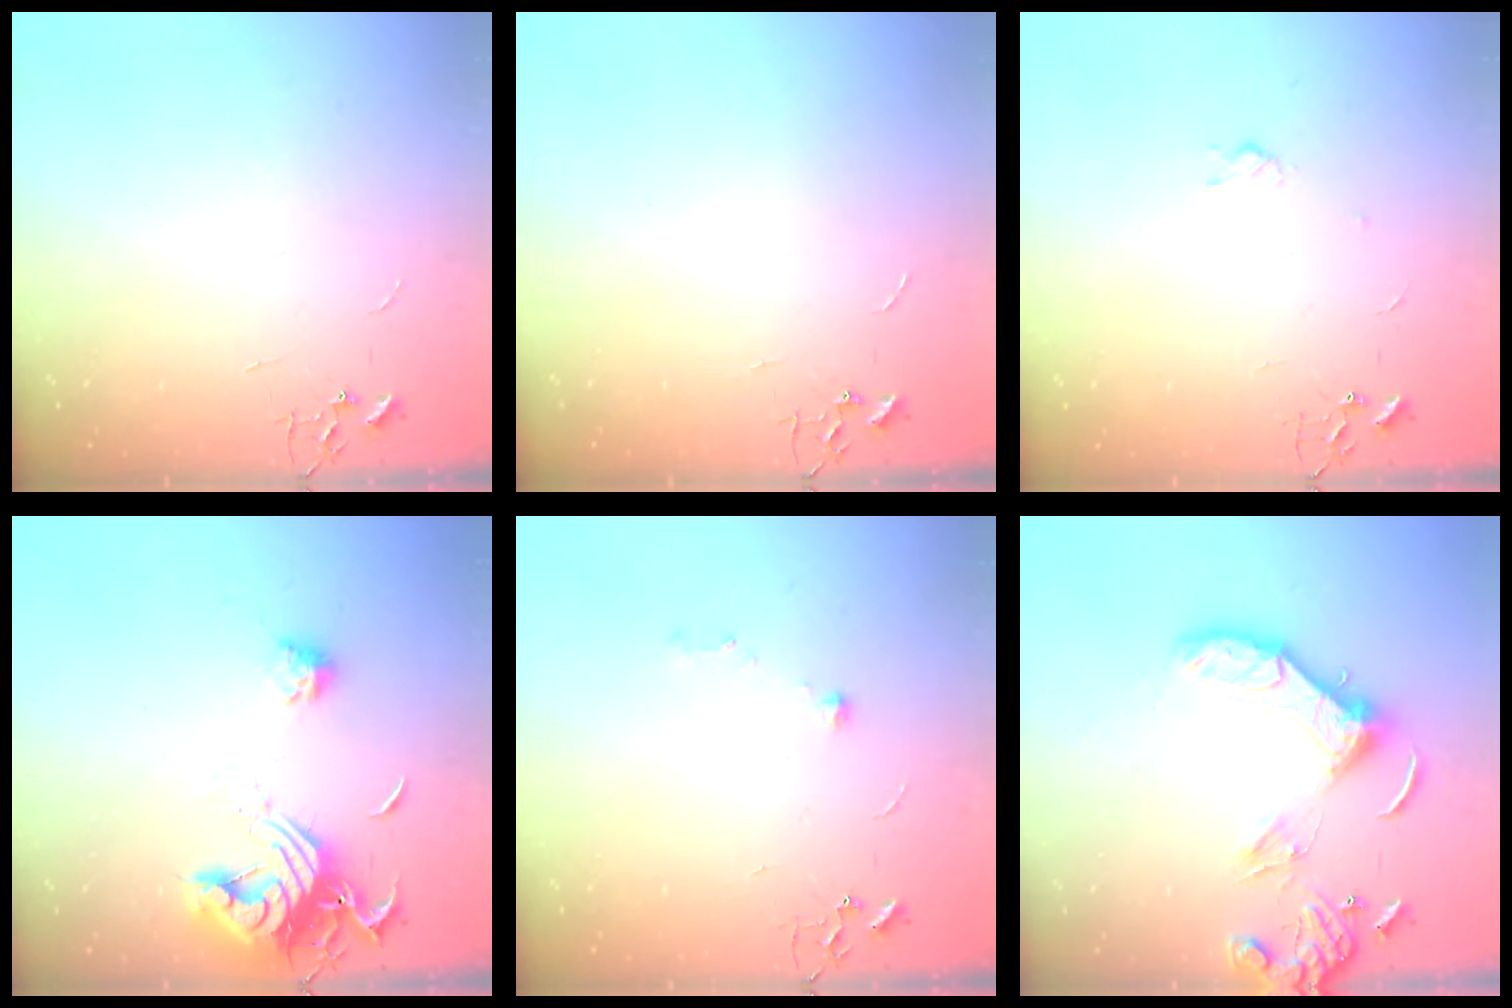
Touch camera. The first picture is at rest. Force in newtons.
{"total": 0.0}
{"total": 3.0, "press": 3.0, "slide": 0.6}
{"total": 17.6, "press": 17.5, "slide": 1.2}
{"total": 6.0, "press": 5.9, "slide": 0.7}
{"total": 15.3, "press": 15.1, "slide": 2.1}